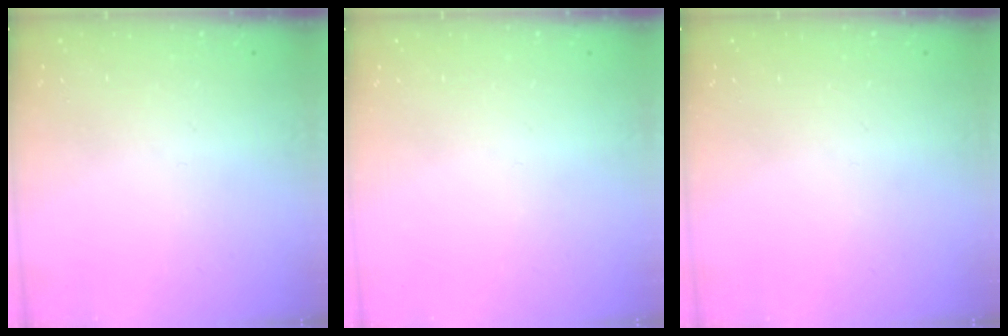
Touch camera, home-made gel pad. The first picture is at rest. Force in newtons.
{"total": 0.0}
{"total": 0.0}